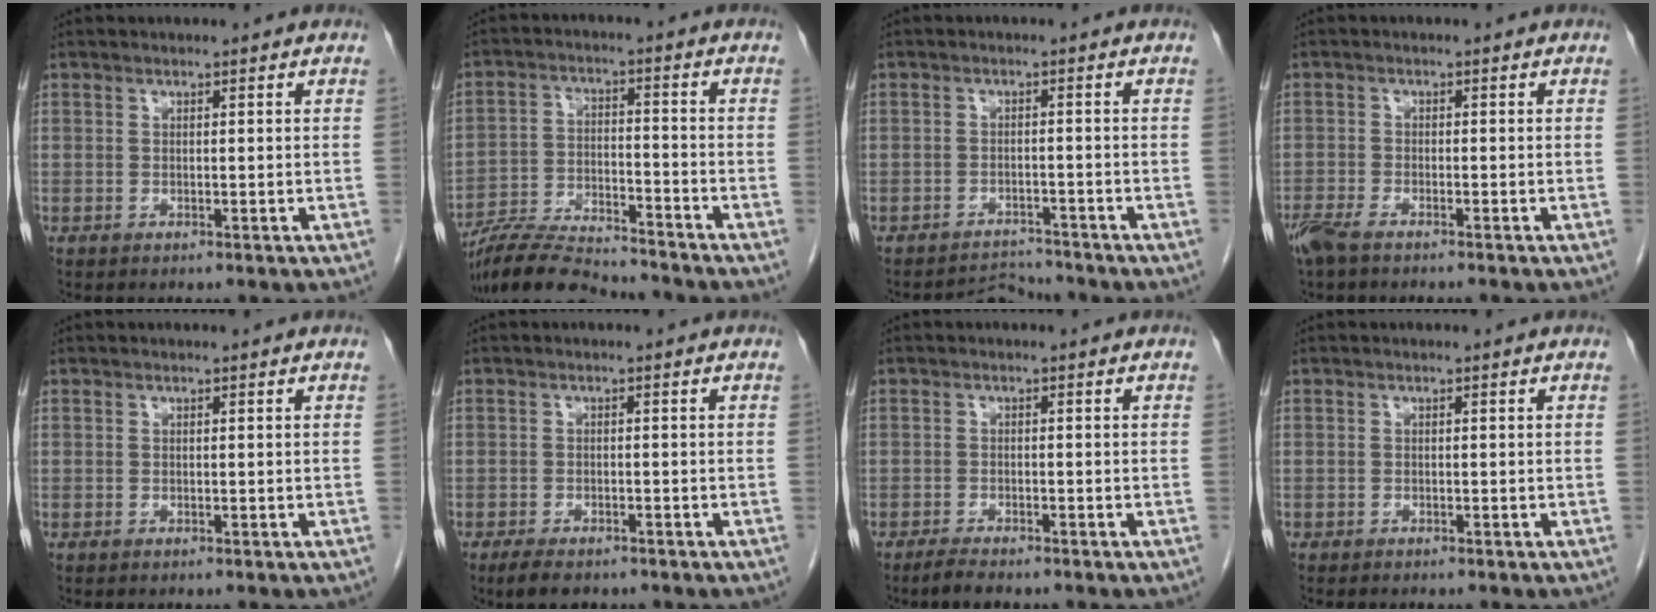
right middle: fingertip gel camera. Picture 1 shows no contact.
{"total": 12.2, "force": [-11.5, 1.0, 3.9], "torque": [-0.068, -0.007, -0.200]}
{"total": 3.2, "force": [-2.8, -0.1, -1.4], "torque": [0.027, -0.002, -0.042]}
{"total": 4.2, "force": [-3.4, 0.7, 2.4], "torque": [-0.045, -0.009, -0.061]}
{"total": 0.0}
{"total": 4.1, "force": [-3.0, 1.7, 2.2], "torque": [-0.038, -0.006, -0.043]}
{"total": 2.5, "force": [-2.1, 0.4, 1.3], "torque": [-0.030, -0.006, -0.035]}
{"total": 0.7, "force": [-0.6, 0.2, 0.2], "torque": [-0.007, -0.001, -0.009]}